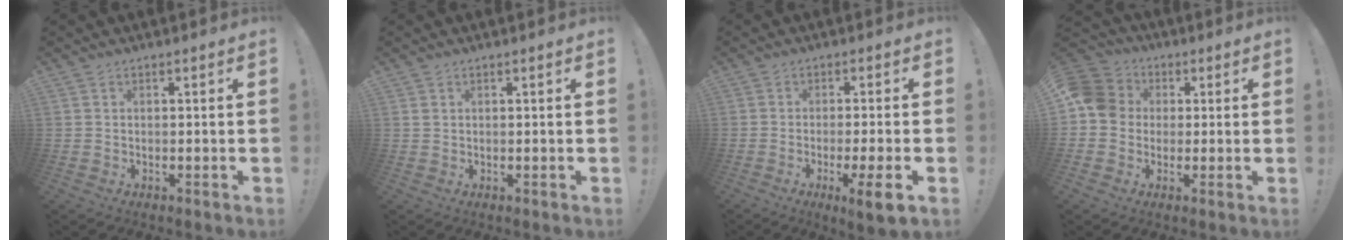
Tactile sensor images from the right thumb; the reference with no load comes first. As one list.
[{"total": 0.9, "force": [0.5, 0.5, 0.6], "torque": [-0.016, 0.003, 0.011]}, {"total": 7.3, "force": [-2.9, -0.2, 6.8], "torque": [-0.104, 0.004, -0.047]}, {"total": 9.8, "force": [0.9, 8.9, 3.9], "torque": [-0.062, 0.013, 0.021]}]